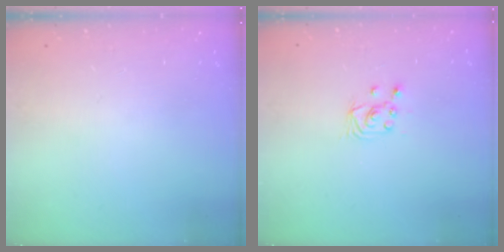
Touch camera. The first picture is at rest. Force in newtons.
{"total": 3.0, "press": 3.0, "slide": 0.3}